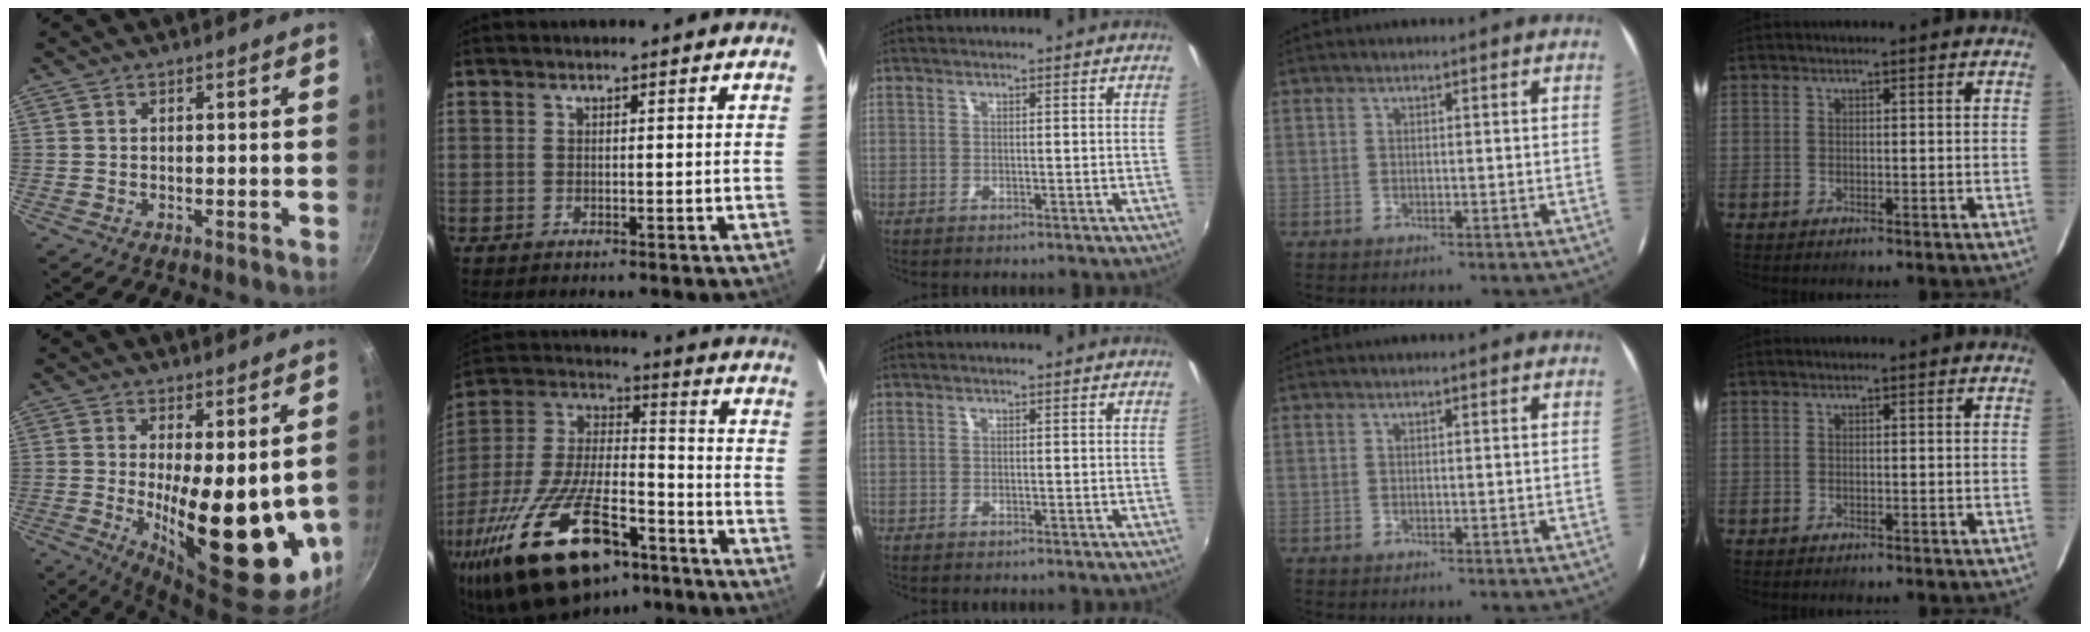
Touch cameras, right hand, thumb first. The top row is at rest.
{"thumb": {"total": 18.2, "force": [-0.2, 6.7, 17.0], "torque": [-0.218, -0.033, 0.014]}, "index": {"total": 28.3, "force": [-17.4, 11.4, 19.2], "torque": [-0.383, -0.024, -0.284]}}